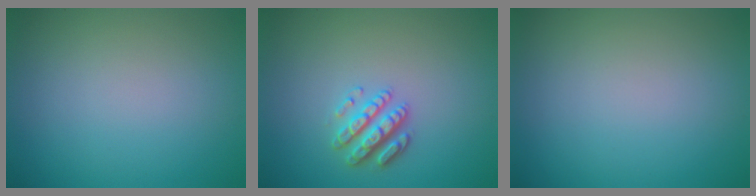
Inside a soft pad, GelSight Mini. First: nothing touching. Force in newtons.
{"total": 2.8, "press": 2.7, "slide": 0.8}
{"total": 0.0}